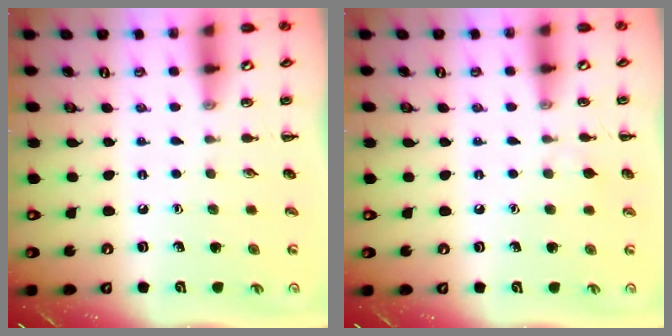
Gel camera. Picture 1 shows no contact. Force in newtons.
{"total": 3.9, "press": 3.6, "slide": 1.6}